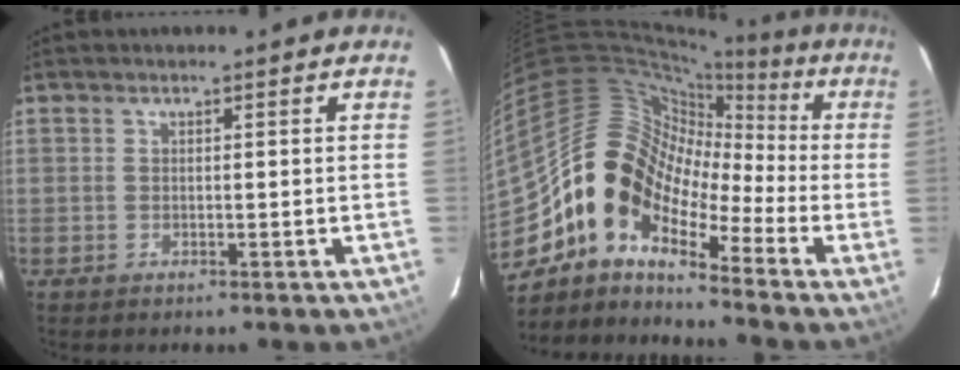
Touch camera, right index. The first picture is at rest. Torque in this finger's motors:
{"motor_torque": [0.81, -0.81, 1.05, 0.21]}